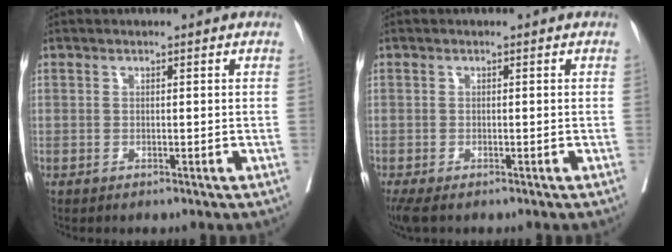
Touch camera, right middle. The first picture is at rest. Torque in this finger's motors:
{"motor_torque": [0.74, -0.98, 0.11, 0.05]}